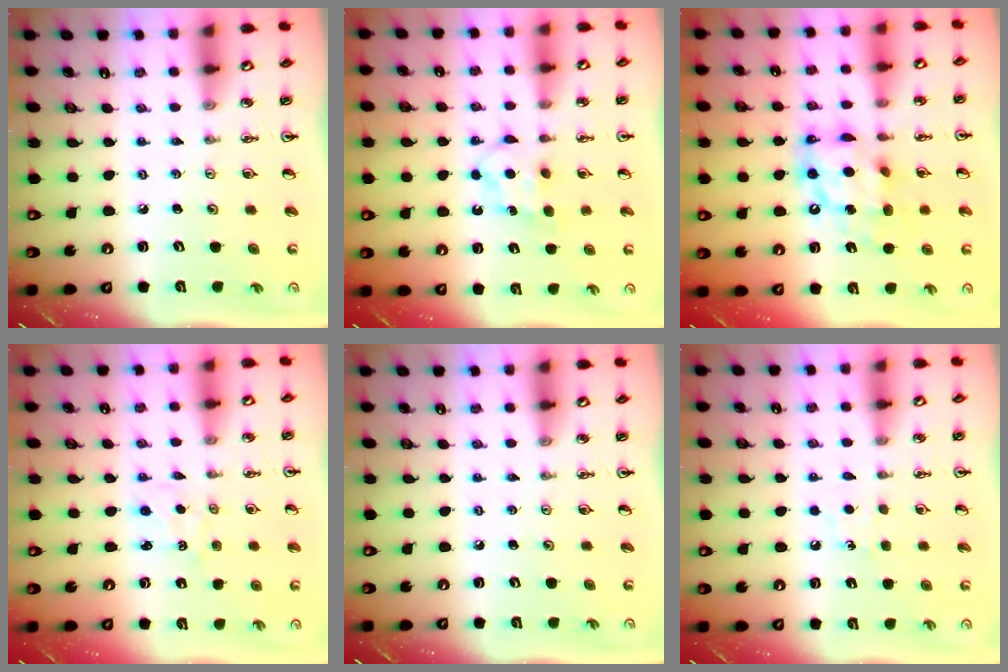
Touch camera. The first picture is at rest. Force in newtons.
{"total": 6.4, "press": 6.3, "slide": 0.6}
{"total": 12.7, "press": 12.7, "slide": 1.2}
{"total": 2.1, "press": 2.1, "slide": 0.2}
{"total": 0.0}
{"total": 5.7, "press": 5.7, "slide": 0.8}